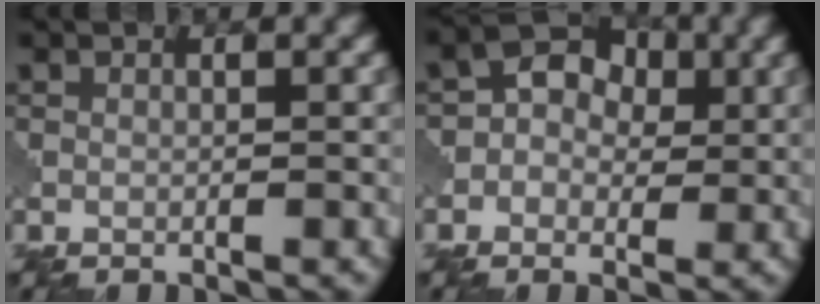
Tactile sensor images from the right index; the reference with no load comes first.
{"total": 4.6, "force": [0.3, 3.7, 2.7], "torque": [-0.026, 0.012, -0.013]}